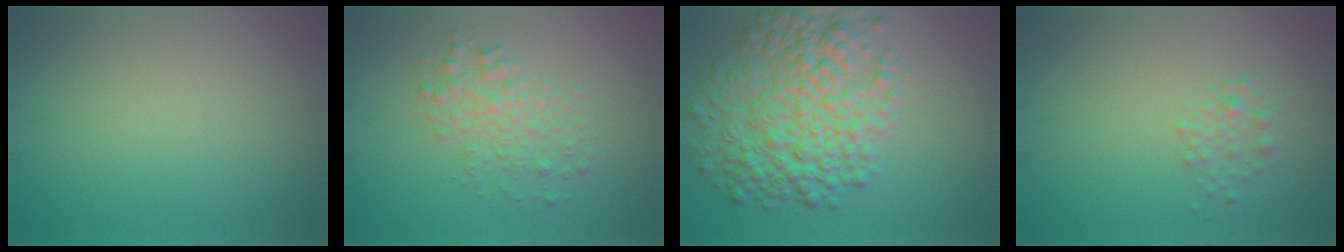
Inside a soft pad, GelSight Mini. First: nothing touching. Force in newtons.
{"total": 2.7, "press": 2.7, "slide": 0.0}
{"total": 8.7, "press": 8.7, "slide": 0.1}
{"total": 1.4, "press": 1.4, "slide": 0.1}